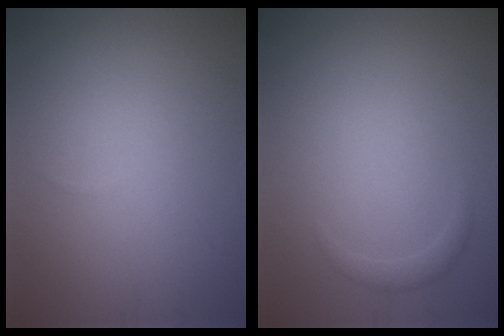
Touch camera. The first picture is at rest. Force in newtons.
{"total": 0.9, "press": 0.9, "slide": 0.0}